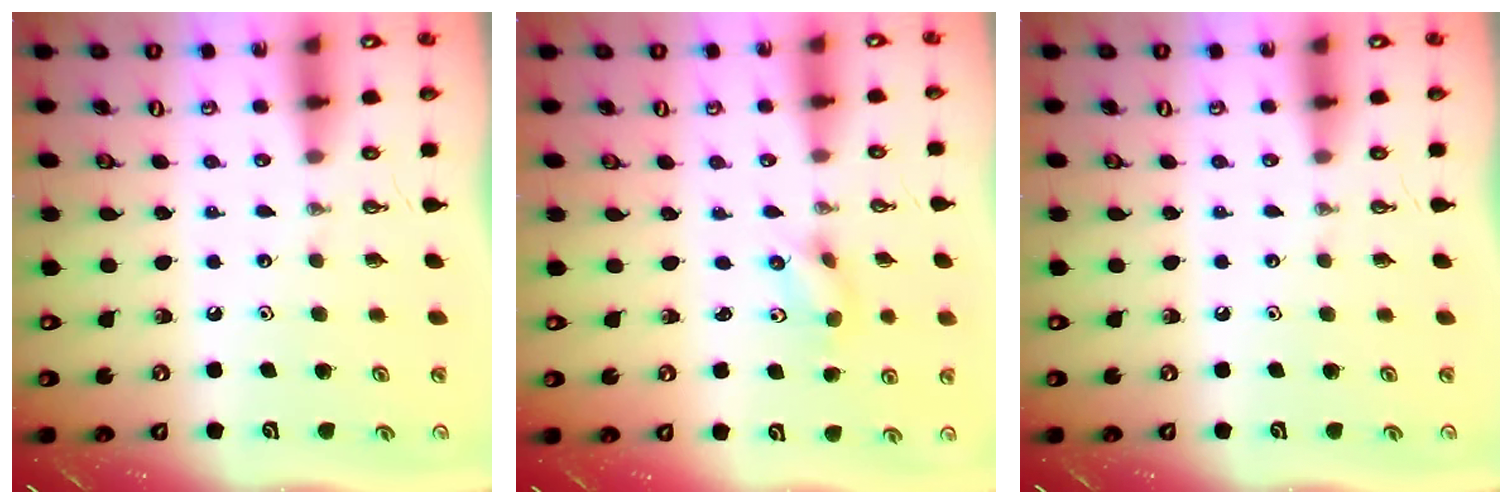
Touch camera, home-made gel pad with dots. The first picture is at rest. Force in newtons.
{"total": 2.3, "press": 2.2, "slide": 0.8}
{"total": 0.0}